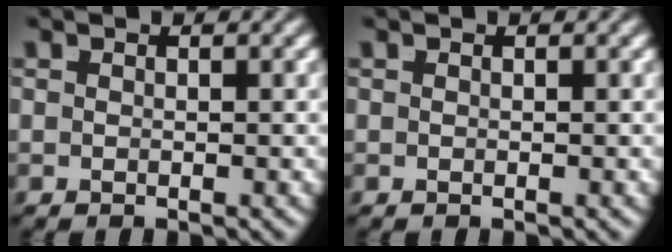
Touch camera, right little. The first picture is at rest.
{"total": 0.0}